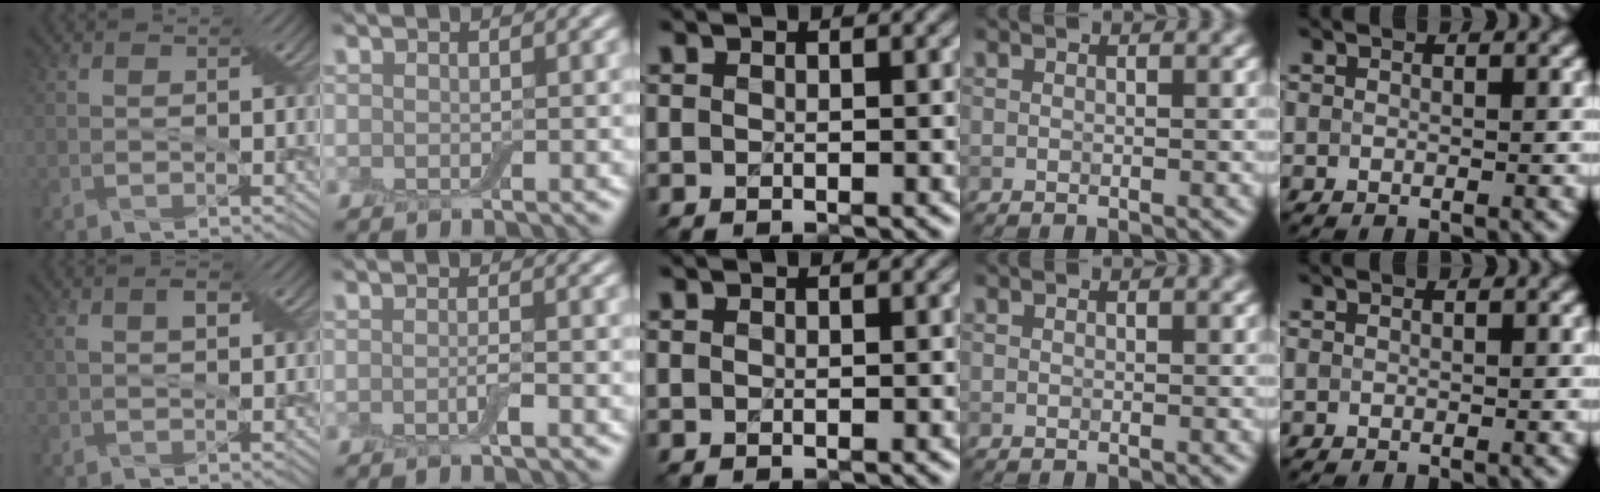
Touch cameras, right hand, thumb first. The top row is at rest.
{"thumb": {"total": 1.7, "force": [0.6, 0.8, 1.4], "torque": [-0.026, 0.004, 0.009]}, "index": {"total": 1.1, "force": [-0.4, 0.1, 1.0], "torque": [-0.020, -0.003, -0.010]}}